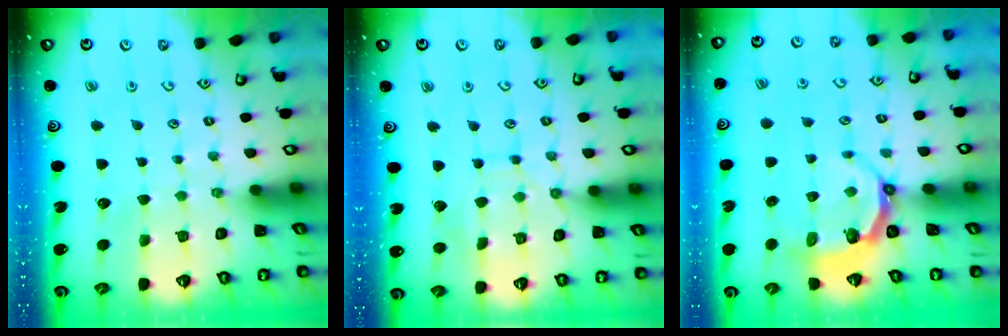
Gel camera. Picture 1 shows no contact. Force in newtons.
{"total": 8.6, "press": 8.5, "slide": 0.8}
{"total": 5.2, "press": 4.3, "slide": 2.9}